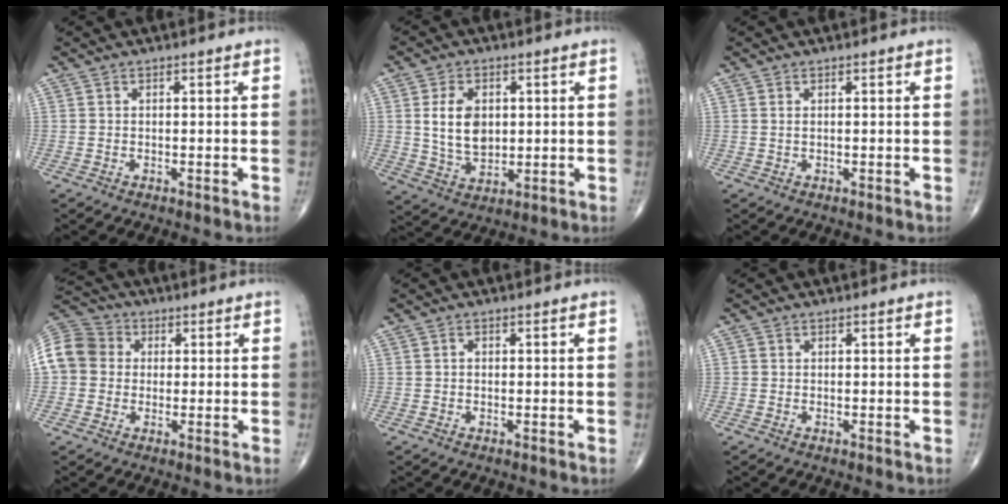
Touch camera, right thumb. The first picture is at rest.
{"total": 9.6, "force": [1.6, 6.4, 6.9], "torque": [-0.107, -0.012, 0.039]}
{"total": 0.7, "force": [0.3, 0.3, 0.6], "torque": [-0.013, 0.002, 0.008]}
{"total": 12.1, "force": [1.2, 10.7, 5.6], "torque": [-0.111, 0.033, 0.013]}
{"total": 1.0, "force": [0.1, 0.7, 0.6], "torque": [-0.009, 0.004, 0.001]}
{"total": 0.5, "force": [0.0, 0.5, 0.1], "torque": [0.001, 0.002, -0.002]}